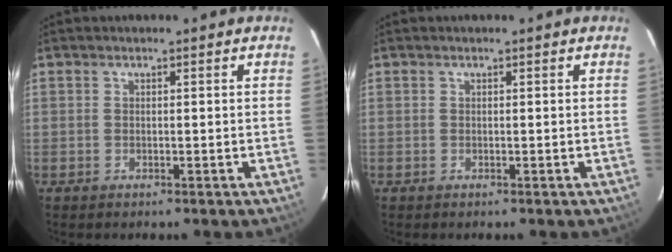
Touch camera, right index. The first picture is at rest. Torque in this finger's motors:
{"motor_torque": [0.00, 0.00, 0.00, 0.00]}